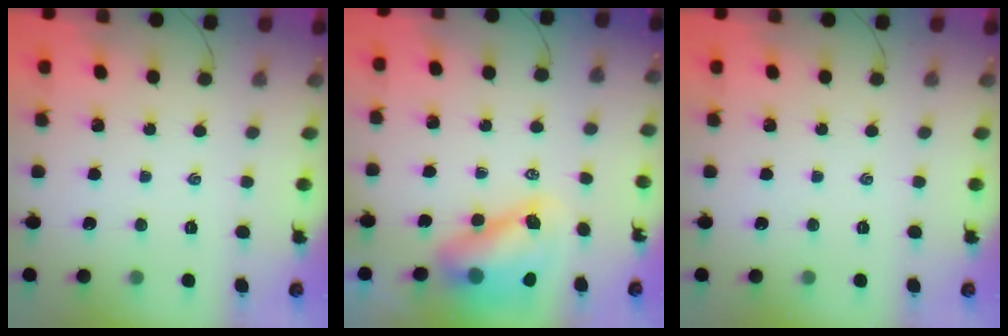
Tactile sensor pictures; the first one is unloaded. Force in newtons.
{"total": 8.6, "press": 8.3, "slide": 2.3}
{"total": 0.0}